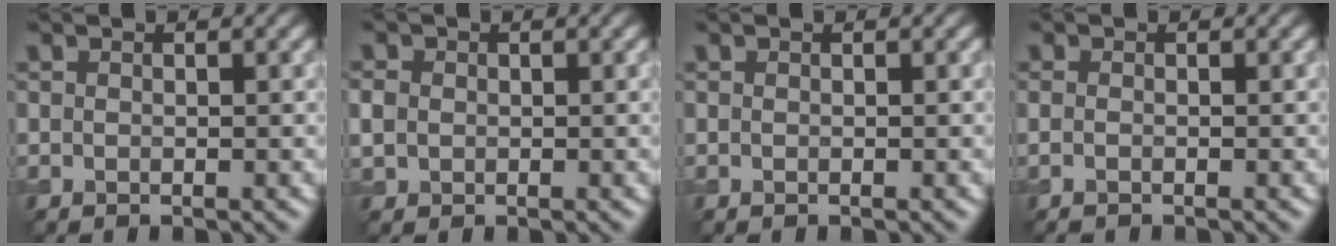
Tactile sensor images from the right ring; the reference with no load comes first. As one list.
[{"total": 1.6, "force": [0.1, 1.5, 0.7], "torque": [-0.015, -0.001, 0.000]}, {"total": 0.0}, {"total": 1.1, "force": [-0.4, 0.5, 0.8], "torque": [-0.013, -0.008, -0.009]}]